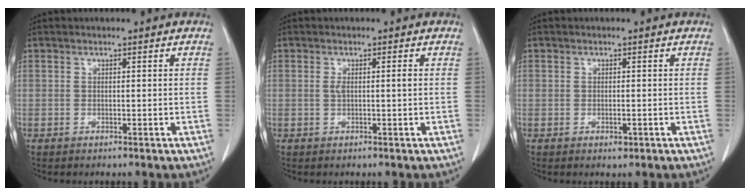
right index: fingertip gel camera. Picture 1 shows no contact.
{"total": 1.7, "force": [0.2, 0.1, 1.7], "torque": [-0.031, 0.003, 0.005]}
{"total": 1.2, "force": [-0.3, 0.7, 1.0], "torque": [-0.015, -0.002, -0.001]}